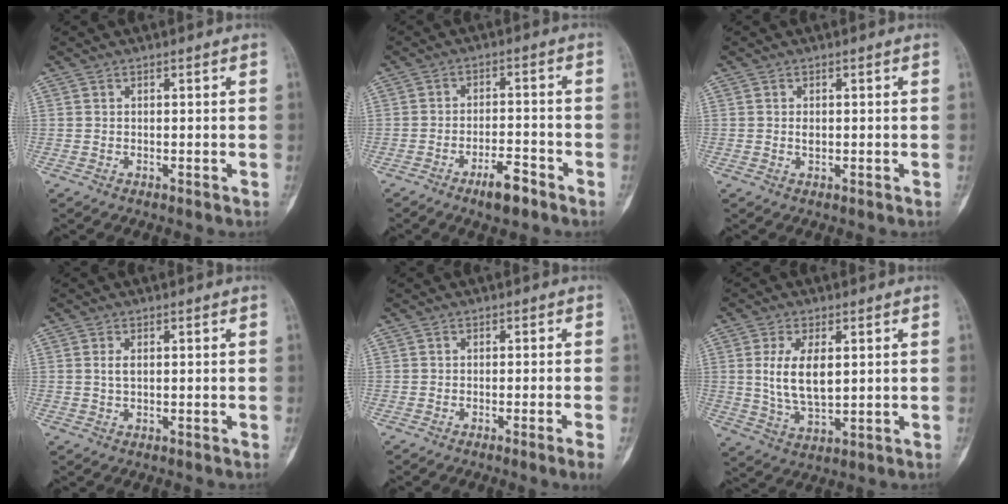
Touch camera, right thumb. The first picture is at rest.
{"total": 5.7, "force": [-3.8, 1.7, 3.9], "torque": [-0.060, 0.024, -0.061]}
{"total": 1.1, "force": [0.0, 0.7, 0.8], "torque": [-0.008, 0.000, 0.001]}
{"total": 1.5, "force": [0.3, 0.7, 1.3], "torque": [-0.025, 0.003, 0.009]}
{"total": 2.8, "force": [-1.5, -0.7, 2.2], "torque": [-0.043, -0.001, -0.024]}
{"total": 9.1, "force": [1.7, 4.5, 7.7], "torque": [-0.141, -0.014, 0.040]}